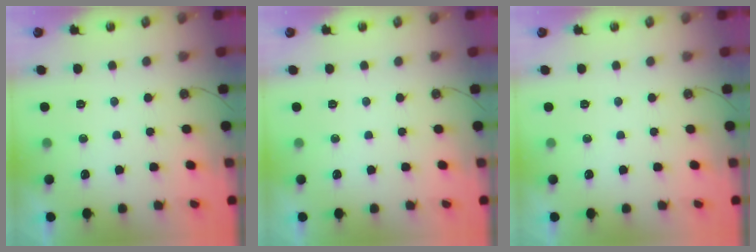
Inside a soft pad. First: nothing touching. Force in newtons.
{"total": 0.0}
{"total": 0.0}